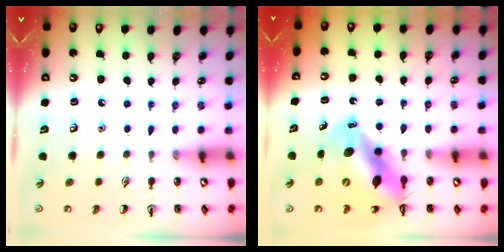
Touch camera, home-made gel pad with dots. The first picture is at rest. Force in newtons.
{"total": 12.6, "press": 12.1, "slide": 3.8}